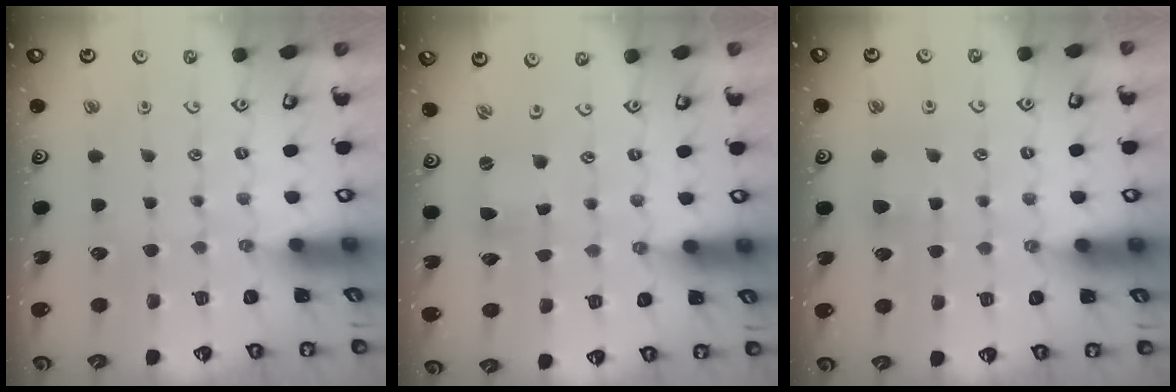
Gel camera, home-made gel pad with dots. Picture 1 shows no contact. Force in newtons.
{"total": 0.0}
{"total": 4.5, "press": 4.4, "slide": 0.7}